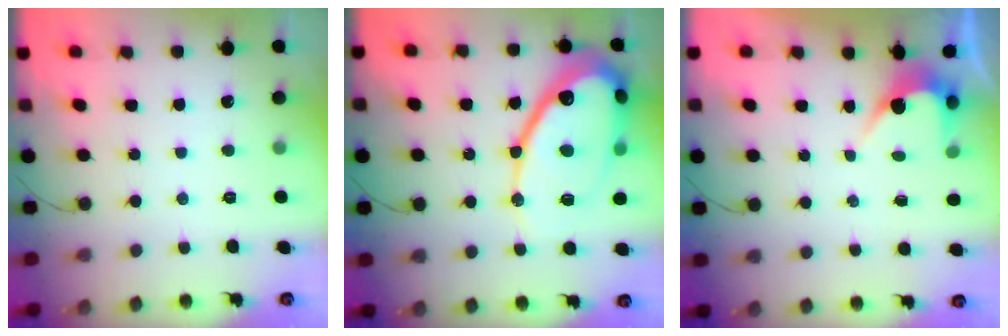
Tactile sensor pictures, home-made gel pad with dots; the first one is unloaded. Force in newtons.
{"total": 21.8, "press": 21.7, "slide": 2.1}
{"total": 3.4, "press": 3.4, "slide": 0.3}